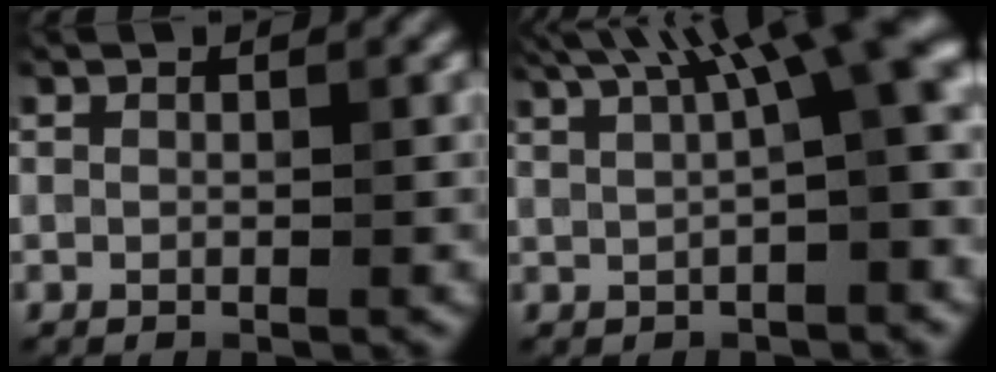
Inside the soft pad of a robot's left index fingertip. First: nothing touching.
{"total": 11.2, "force": [4.8, 2.9, 9.8], "torque": [-0.121, 0.031, 0.076]}